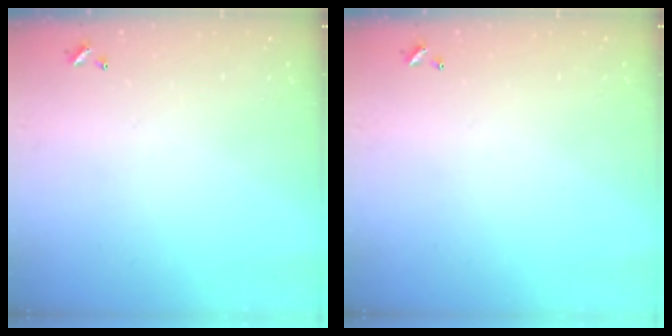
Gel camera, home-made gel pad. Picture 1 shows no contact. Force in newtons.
{"total": 0.0}